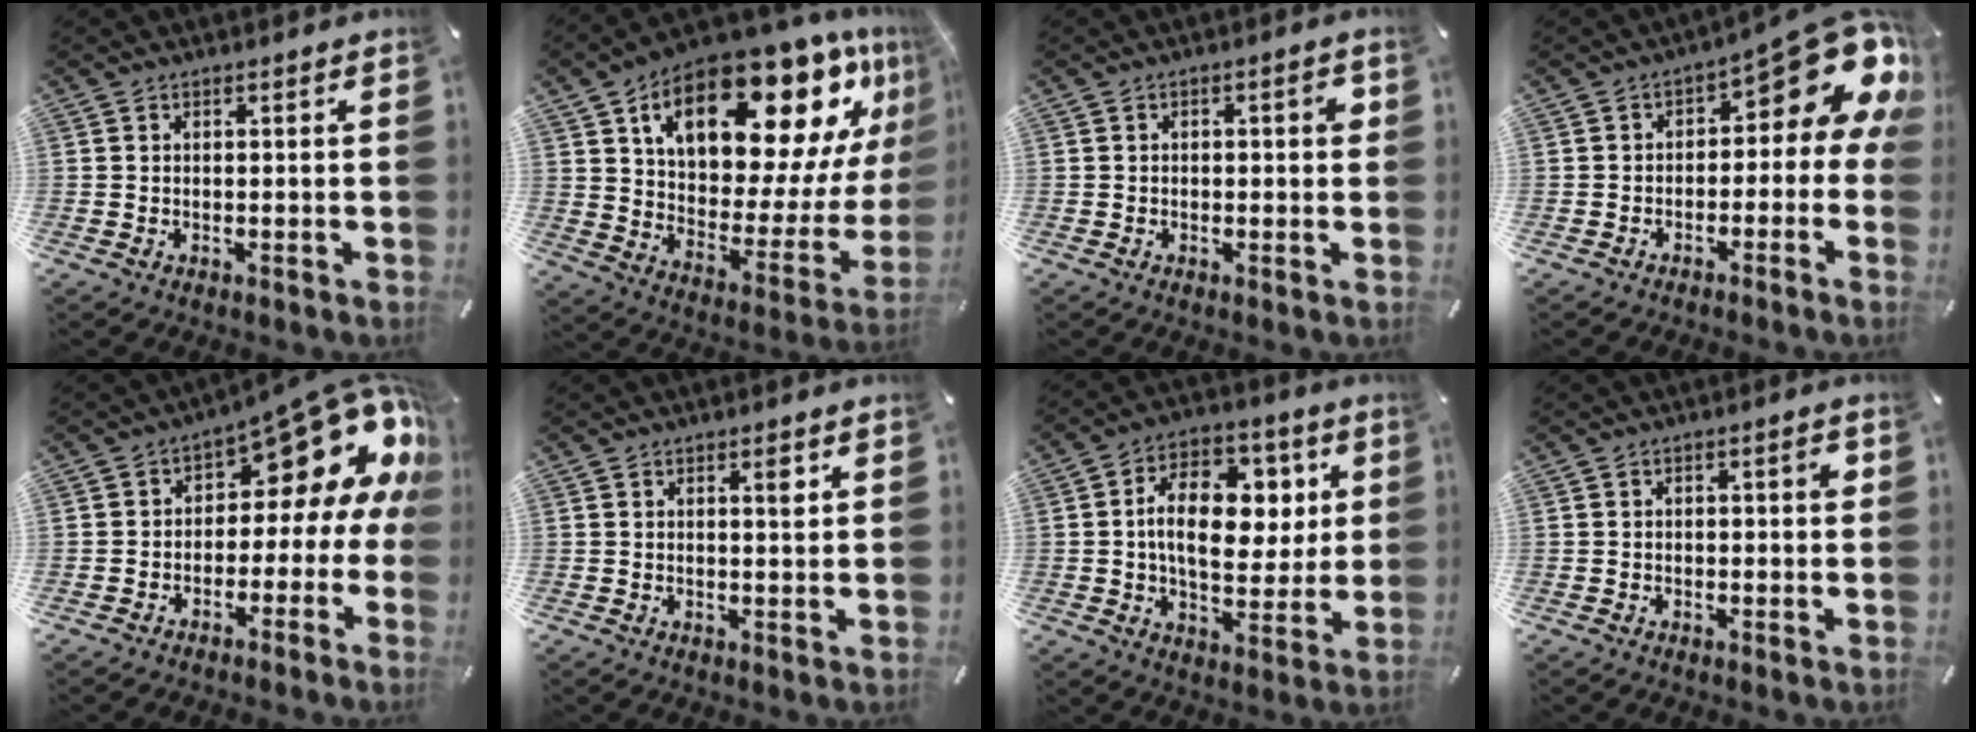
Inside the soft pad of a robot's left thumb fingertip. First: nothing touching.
{"total": 24.8, "force": [14.6, 12.0, 16.0], "torque": [-0.230, -0.099, 0.245]}
{"total": 2.7, "force": [0.1, 1.2, 2.4], "torque": [-0.038, 0.006, -0.002]}
{"total": 12.9, "force": [5.4, 5.9, 10.1], "torque": [-0.121, -0.050, 0.085]}
{"total": 14.7, "force": [7.8, 7.1, 10.2], "torque": [-0.121, -0.069, 0.121]}
{"total": 2.7, "force": [1.1, 0.7, 2.3], "torque": [-0.033, -0.003, 0.013]}
{"total": 16.2, "force": [2.6, 10.4, 12.1], "torque": [-0.199, 0.009, 0.046]}
{"total": 2.4, "force": [0.2, 1.0, 2.2], "torque": [-0.033, 0.004, -0.001]}